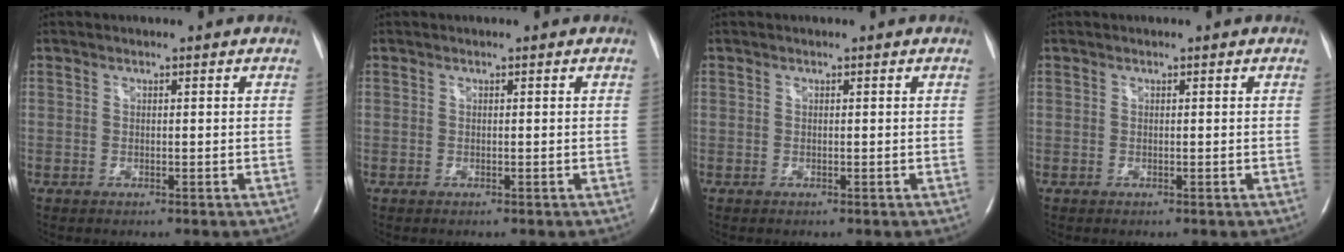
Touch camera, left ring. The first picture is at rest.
{"total": 0.0}
{"total": 0.0}
{"total": 0.0}